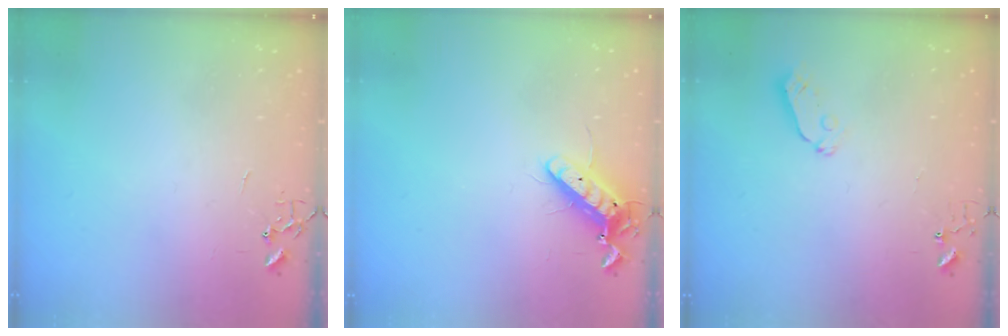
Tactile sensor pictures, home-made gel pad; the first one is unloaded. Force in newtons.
{"total": 11.8, "press": 11.6, "slide": 2.2}
{"total": 4.1, "press": 4.1, "slide": 0.1}